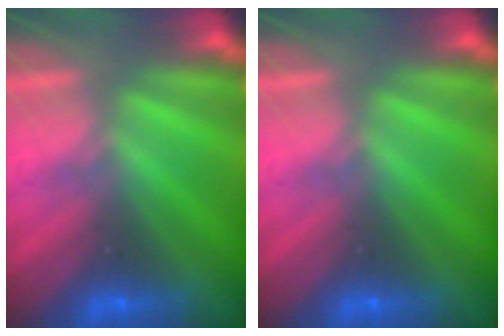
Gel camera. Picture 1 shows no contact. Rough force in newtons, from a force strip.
{"total": 0.0}